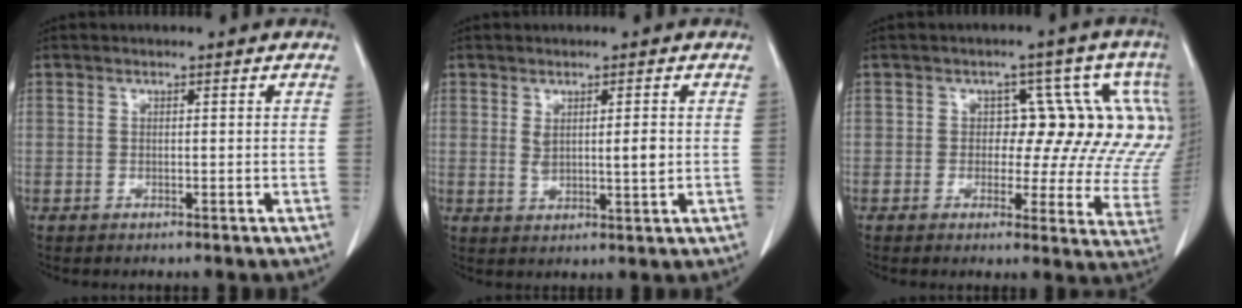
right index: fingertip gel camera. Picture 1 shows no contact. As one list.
[{"total": 3.8, "force": [0.8, 1.0, 3.6], "torque": [-0.060, -0.005, 0.016]}, {"total": 10.8, "force": [2.9, 6.4, 8.2], "torque": [-0.078, 0.006, 0.015]}]